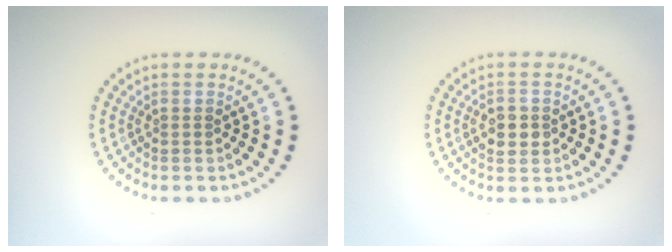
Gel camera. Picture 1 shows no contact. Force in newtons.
{"total": 2.6, "press": 2.6, "slide": 0.2}